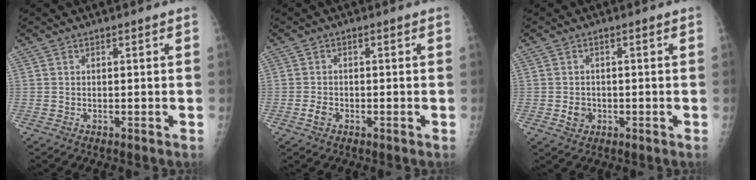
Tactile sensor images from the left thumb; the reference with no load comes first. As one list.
[{"total": 2.0, "force": [-0.9, 1.4, 1.1], "torque": [-0.020, 0.002, -0.018]}, {"total": 2.8, "force": [-0.7, 2.4, 1.2], "torque": [-0.011, 0.003, -0.007]}]